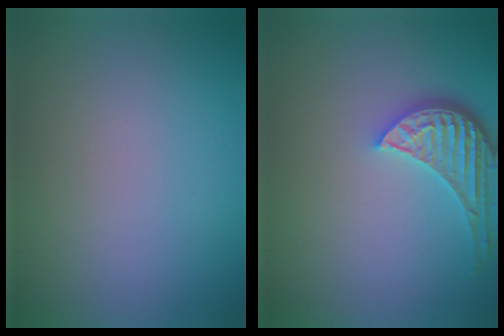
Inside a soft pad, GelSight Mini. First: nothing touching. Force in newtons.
{"total": 4.3, "press": 3.5, "slide": 2.6}